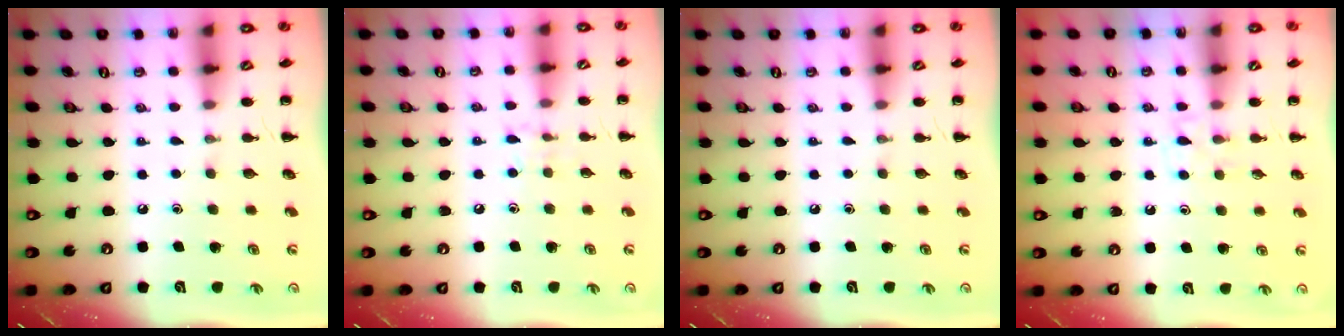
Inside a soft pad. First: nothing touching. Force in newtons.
{"total": 5.5, "press": 5.1, "slide": 1.8}
{"total": 0.0}
{"total": 4.8, "press": 4.6, "slide": 1.5}